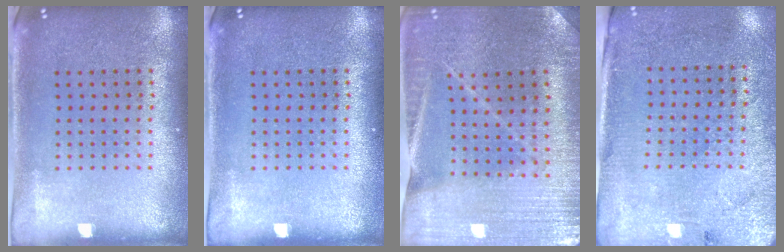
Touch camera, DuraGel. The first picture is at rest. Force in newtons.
{"total": 0.0}
{"total": 1.7, "press": 1.7, "slide": 0.1}
{"total": 2.7, "press": 2.4, "slide": 1.3}